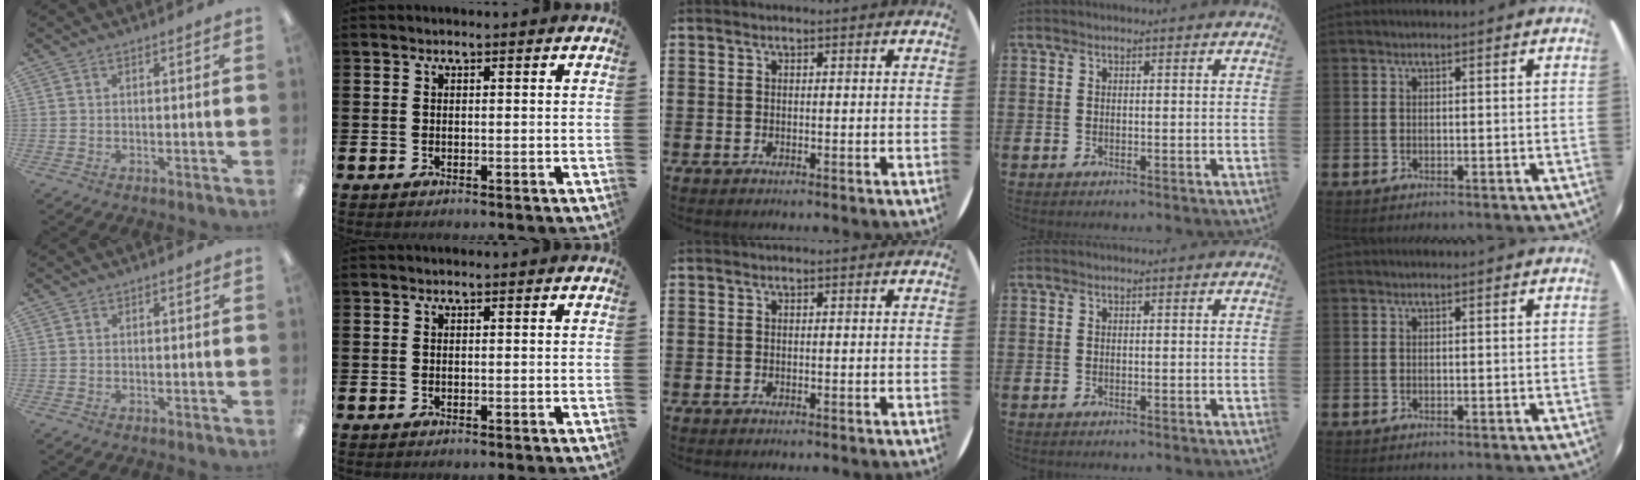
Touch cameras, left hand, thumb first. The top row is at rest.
{}